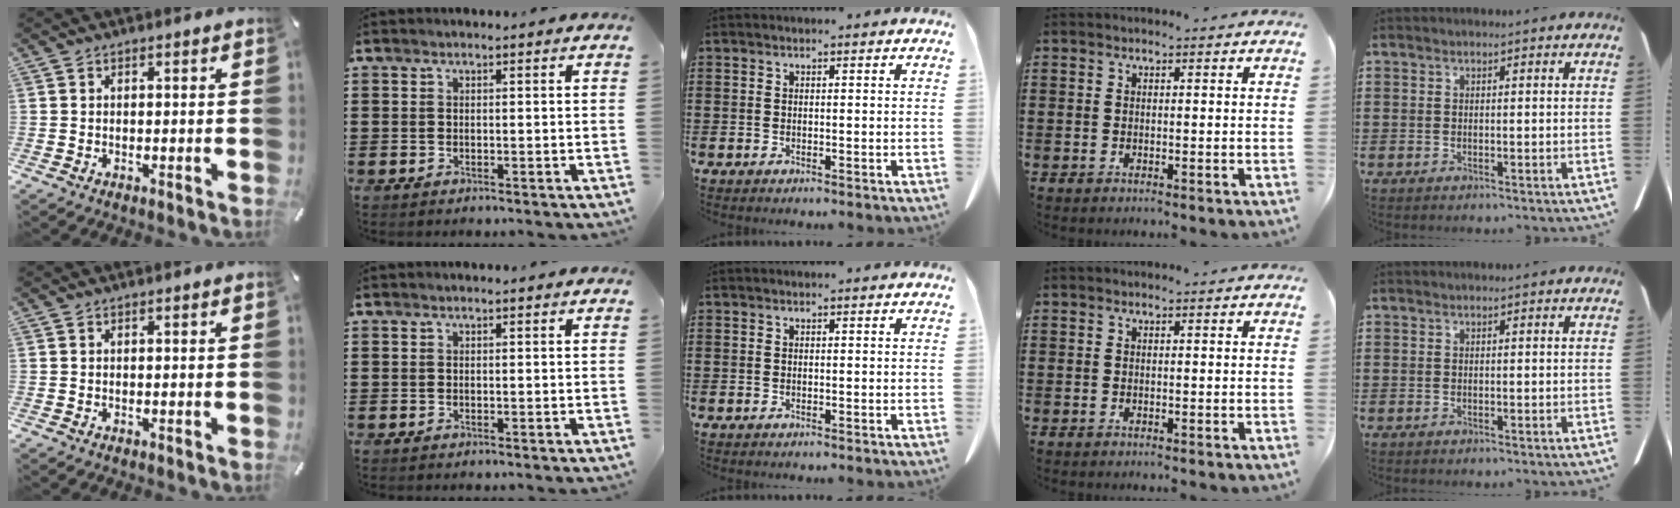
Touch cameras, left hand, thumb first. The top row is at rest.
{}